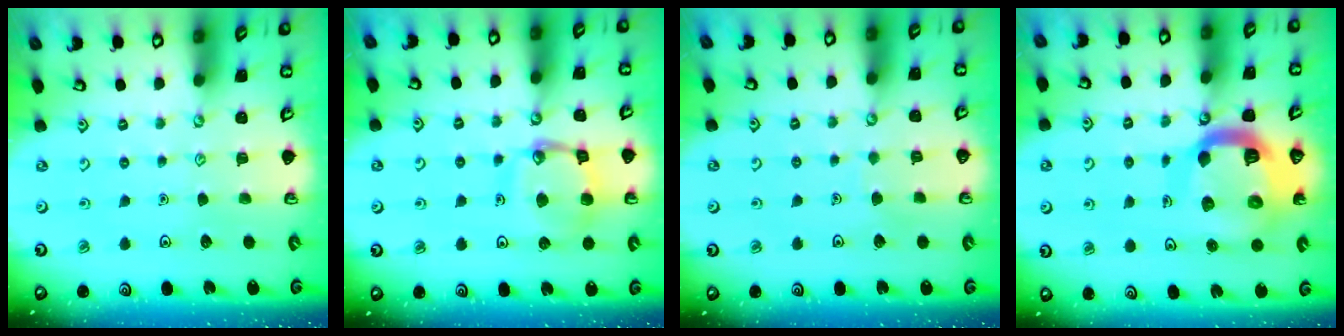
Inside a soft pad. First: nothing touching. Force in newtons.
{"total": 14.3, "press": 14.2, "slide": 1.5}
{"total": 2.4, "press": 2.4, "slide": 0.1}
{"total": 16.2, "press": 16.1, "slide": 1.8}